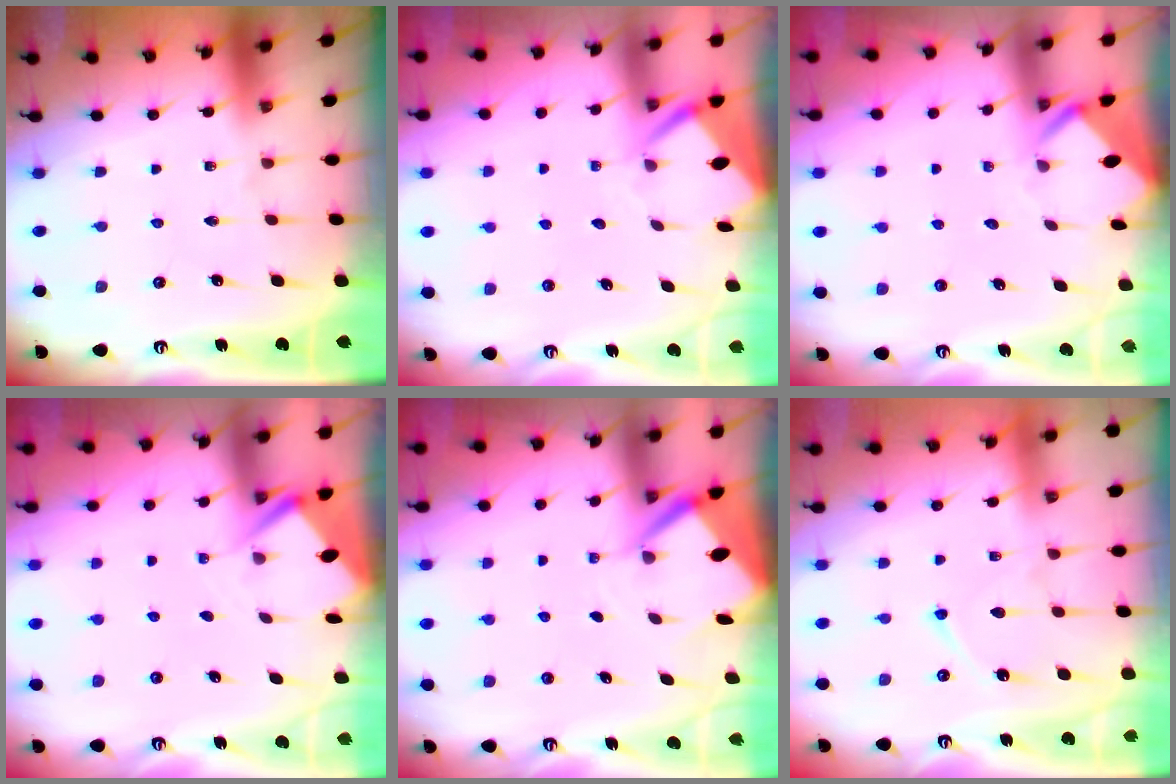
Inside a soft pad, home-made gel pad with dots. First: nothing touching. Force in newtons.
{"total": 3.8, "press": 3.8, "slide": 0.3}
{"total": 3.5, "press": 3.5, "slide": 0.1}
{"total": 2.9, "press": 2.9, "slide": 0.4}
{"total": 4.2, "press": 4.2, "slide": 0.3}
{"total": 8.7, "press": 8.6, "slide": 0.9}